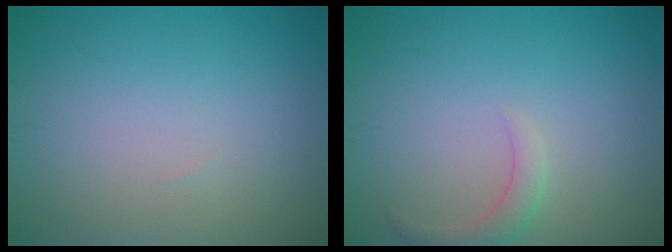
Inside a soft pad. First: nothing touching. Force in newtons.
{"total": 1.9, "press": 1.8, "slide": 0.1}